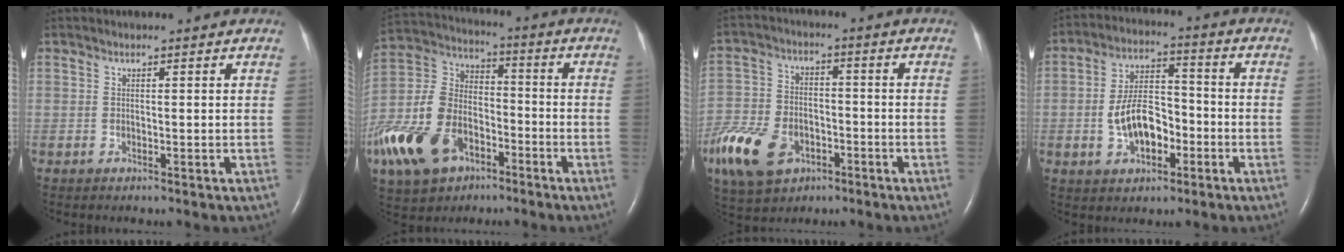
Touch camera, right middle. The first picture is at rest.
{"total": 18.7, "force": [-9.5, 11.6, 11.2], "torque": [-0.278, -0.003, -0.173]}
{"total": 17.9, "force": [-9.0, 11.4, 10.5], "torque": [-0.278, -0.013, -0.157]}
{"total": 8.8, "force": [-2.5, 4.8, 6.9], "torque": [-0.141, 0.019, -0.042]}